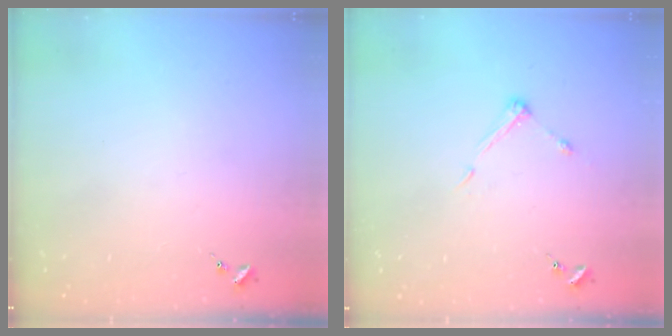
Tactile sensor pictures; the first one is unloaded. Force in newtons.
{"total": 5.6, "press": 5.5, "slide": 0.7}